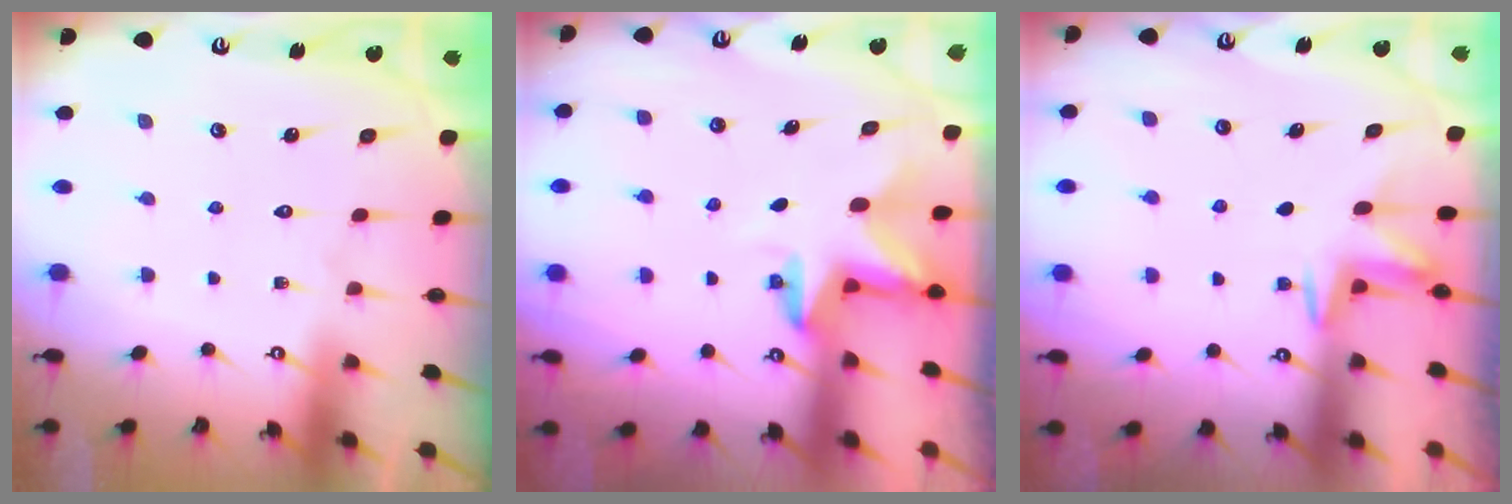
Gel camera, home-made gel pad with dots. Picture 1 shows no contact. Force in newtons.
{"total": 2.9, "press": 2.9, "slide": 0.2}
{"total": 2.7, "press": 2.7, "slide": 0.4}